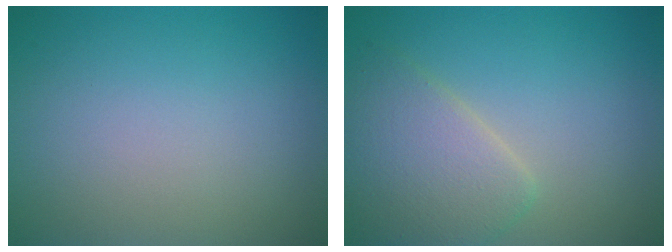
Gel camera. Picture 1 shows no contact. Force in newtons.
{"total": 4.7, "press": 4.7, "slide": 0.1}